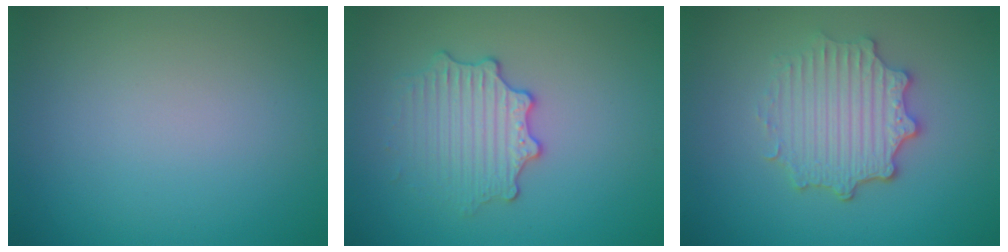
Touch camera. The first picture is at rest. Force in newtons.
{"total": 2.9, "press": 2.8, "slide": 0.9}
{"total": 4.5, "press": 3.8, "slide": 2.4}